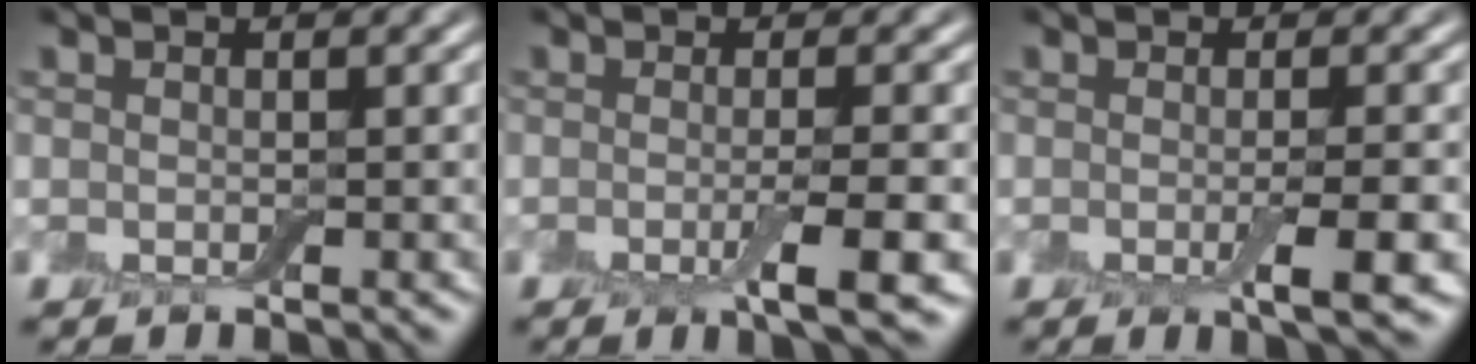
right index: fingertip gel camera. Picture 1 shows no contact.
{"total": 4.1, "force": [-1.1, 0.8, 3.9], "torque": [-0.061, -0.008, -0.019]}
{"total": 3.6, "force": [-0.8, 0.7, 3.4], "torque": [-0.053, -0.008, -0.013]}